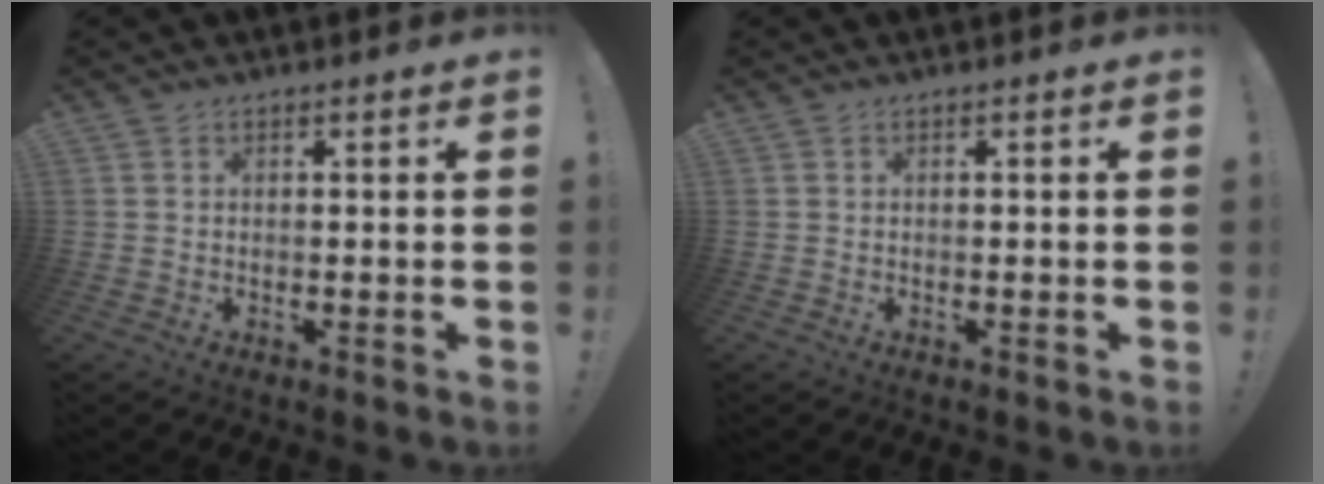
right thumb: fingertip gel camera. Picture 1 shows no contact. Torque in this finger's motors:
{"motor_torque": [0.00, 0.00, 0.00, 0.00, 0.00]}